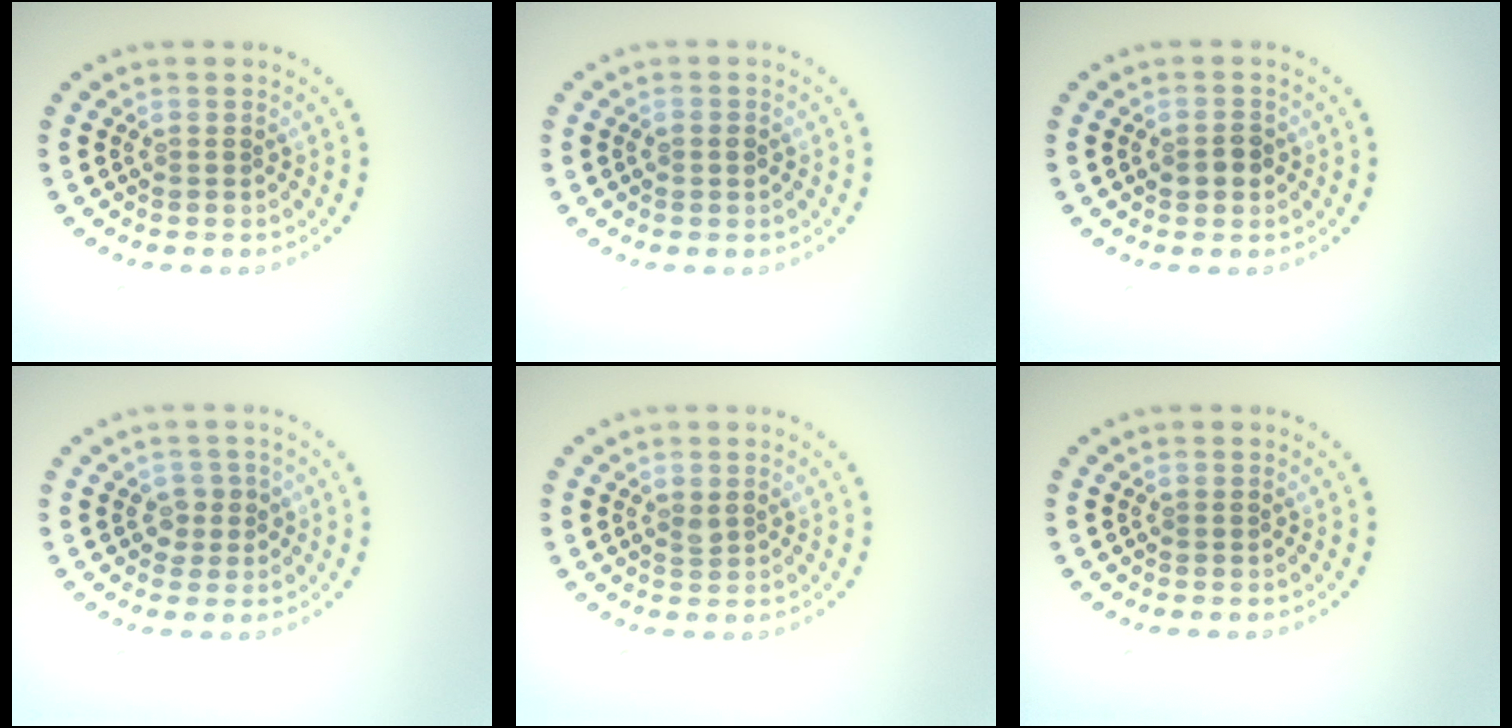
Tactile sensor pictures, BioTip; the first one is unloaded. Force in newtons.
{"total": 1.0, "press": 1.0, "slide": 0.2}
{"total": 1.7, "press": 1.7, "slide": 0.2}
{"total": 1.5, "press": 1.3, "slide": 0.7}
{"total": 0.6, "press": 0.6, "slide": 0.3}
{"total": 0.0}